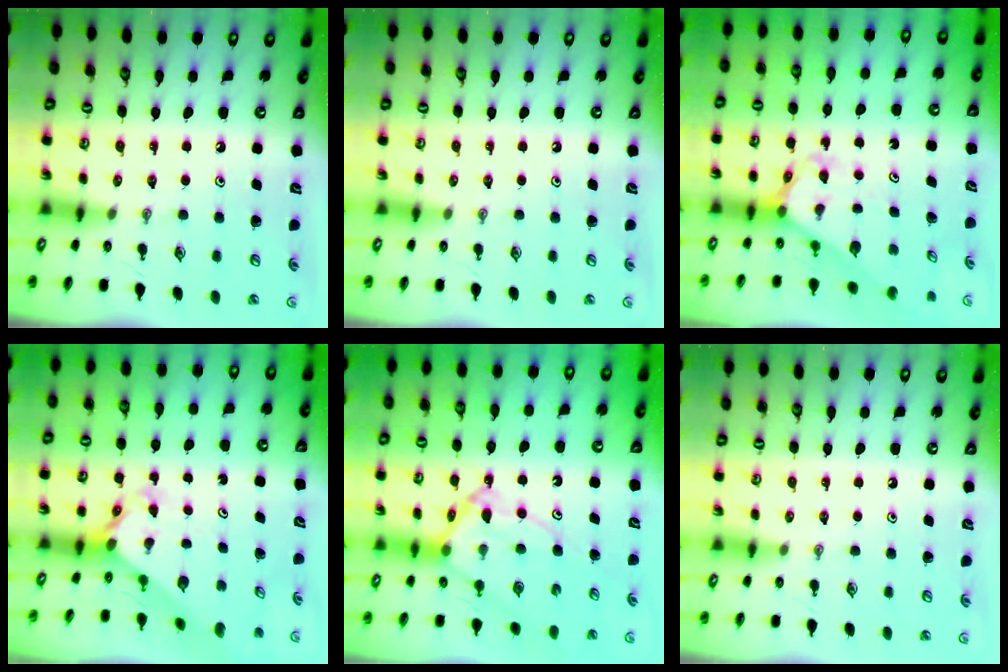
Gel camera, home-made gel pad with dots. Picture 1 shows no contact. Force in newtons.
{"total": 0.0}
{"total": 2.6, "press": 2.6, "slide": 0.2}
{"total": 2.5, "press": 2.5, "slide": 0.3}
{"total": 11.8, "press": 11.8, "slide": 1.2}
{"total": 0.0}